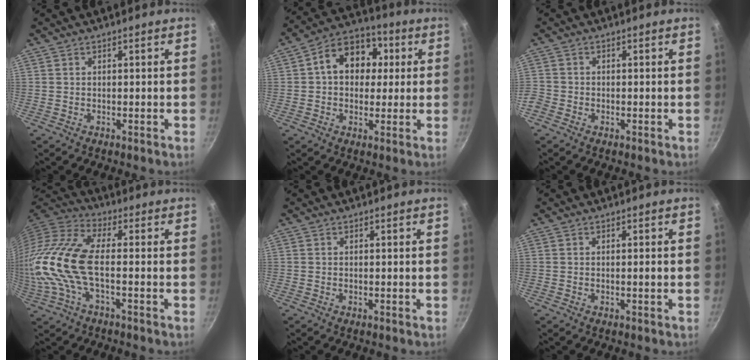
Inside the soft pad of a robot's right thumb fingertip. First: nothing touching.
{"total": 12.6, "force": [2.2, 9.7, 7.7], "torque": [-0.079, 0.021, 0.017]}
{"total": 3.0, "force": [-1.5, 2.3, 1.2], "torque": [-0.037, 0.003, -0.036]}
{"total": 17.0, "force": [-1.7, 7.3, 15.2], "torque": [-0.336, 0.017, -0.050]}
{"total": 0.0}
{"total": 0.8, "force": [-0.1, 0.2, 0.8], "torque": [-0.010, 0.002, -0.003]}